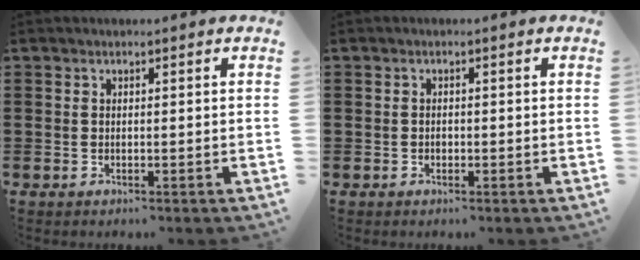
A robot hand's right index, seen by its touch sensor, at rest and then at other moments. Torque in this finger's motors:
{"motor_torque": [2.14, 0.00, 0.00, -0.01]}